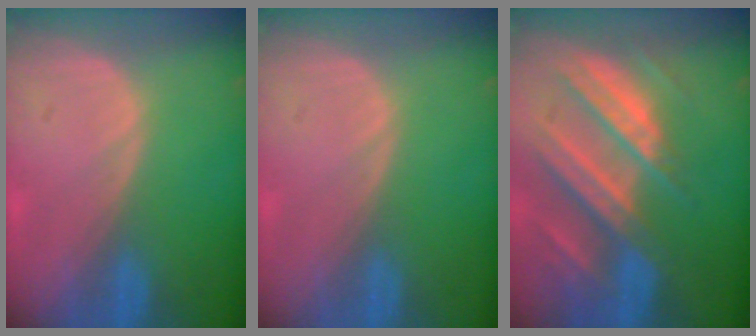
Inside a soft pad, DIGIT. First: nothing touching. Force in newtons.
{"total": 0.0}
{"total": 10.6, "press": 9.3, "slide": 5.0}